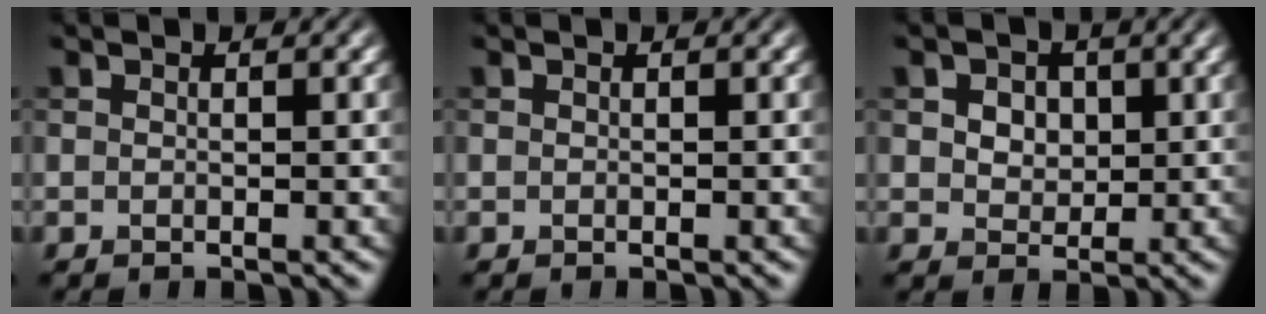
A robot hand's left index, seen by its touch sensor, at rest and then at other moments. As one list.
[{"total": 0.0}, {"total": 2.9, "force": [0.9, 2.3, 1.6], "torque": [-0.031, 0.007, 0.006]}]